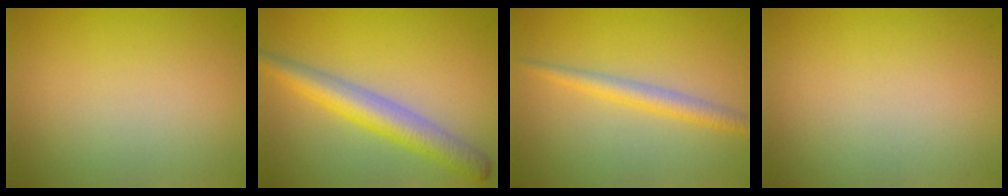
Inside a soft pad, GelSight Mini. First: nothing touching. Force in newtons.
{"total": 4.9, "press": 4.9, "slide": 0.2}
{"total": 2.4, "press": 2.4, "slide": 0.0}
{"total": 0.0}